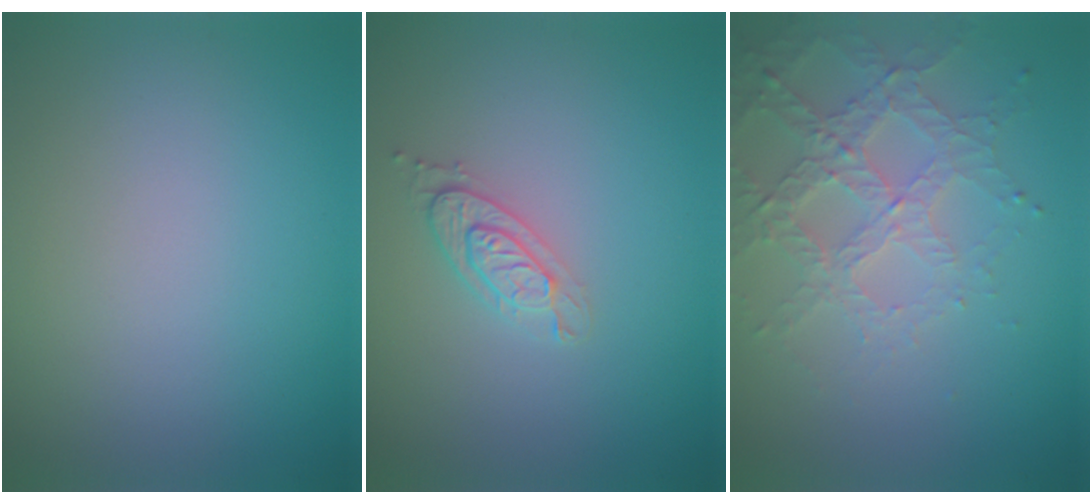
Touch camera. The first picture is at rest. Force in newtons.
{"total": 2.0, "press": 2.0, "slide": 0.5}
{"total": 3.4, "press": 3.4, "slide": 0.6}